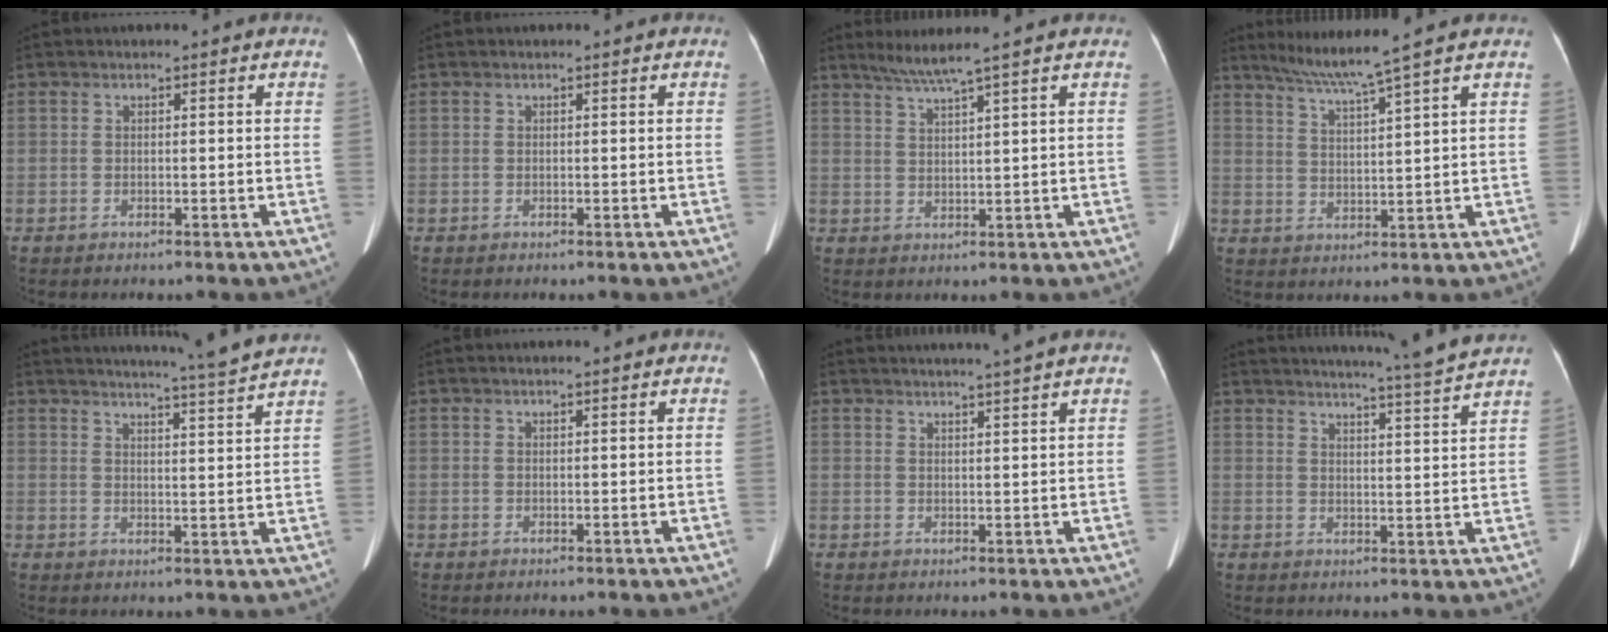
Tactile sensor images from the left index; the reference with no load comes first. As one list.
[{"total": 0.0}, {"total": 4.0, "force": [3.1, -1.5, 2.1], "torque": [-0.045, -0.003, 0.065]}, {"total": 6.7, "force": [5.4, -2.2, 3.4], "torque": [-0.060, -0.002, 0.100]}, {"total": 10.0, "force": [9.2, -2.3, 3.1], "torque": [-0.052, -0.025, 0.117]}, {"total": 0.7, "force": [0.6, -0.1, 0.3], "torque": [-0.007, 0.008, 0.012]}, {"total": 5.7, "force": [4.9, -1.3, 2.5], "torque": [-0.032, 0.007, 0.062]}, {"total": 11.2, "force": [10.3, -2.4, 3.7], "torque": [-0.062, -0.029, 0.130]}]